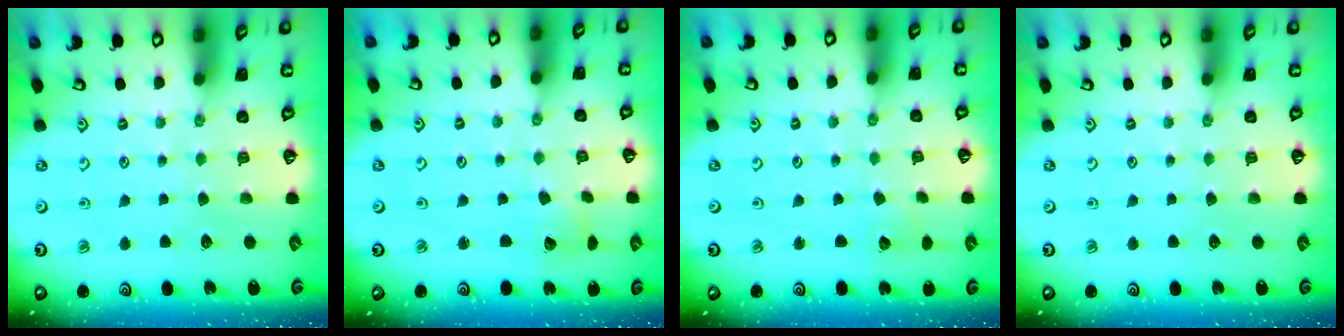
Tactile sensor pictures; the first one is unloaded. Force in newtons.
{"total": 3.1, "press": 3.1, "slide": 0.4}
{"total": 4.8, "press": 4.8, "slide": 0.3}
{"total": 0.0}